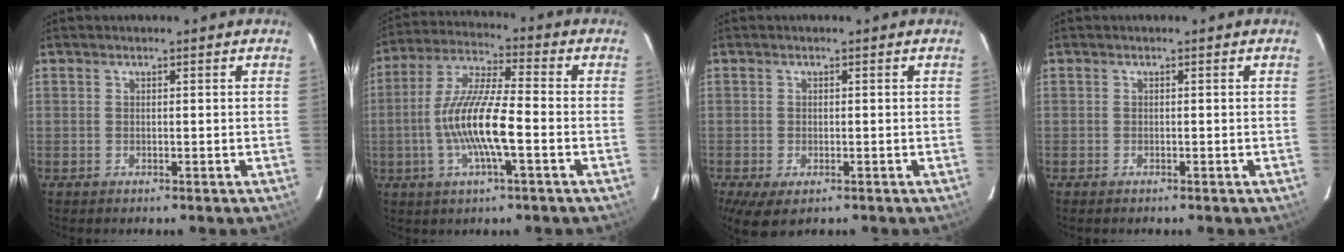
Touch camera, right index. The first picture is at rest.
{"total": 13.1, "force": [-3.2, 2.1, 12.5], "torque": [-0.253, 0.000, -0.063]}
{"total": 5.7, "force": [-3.0, 2.7, 3.9], "torque": [-0.078, -0.026, -0.047]}
{"total": 0.6, "force": [-0.5, 0.2, 0.1], "torque": [-0.001, -0.002, -0.011]}